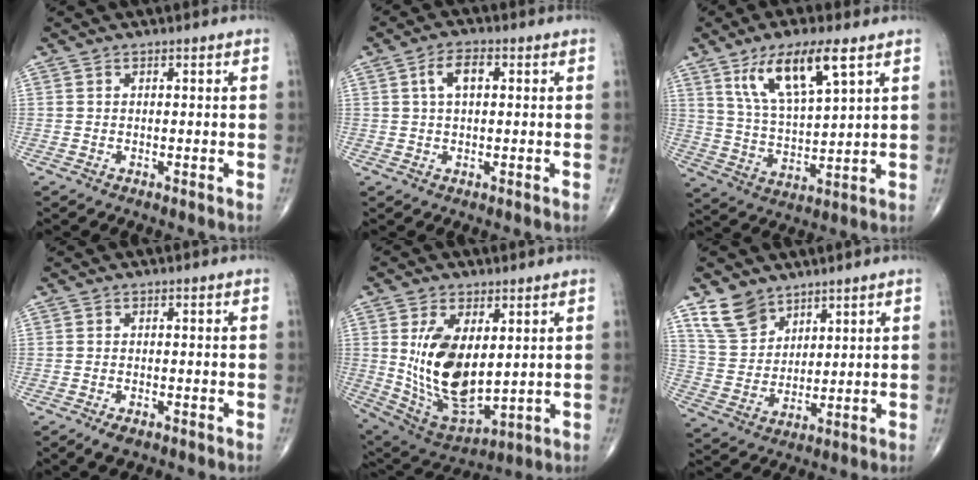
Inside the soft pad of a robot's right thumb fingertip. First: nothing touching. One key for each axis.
{"total": 4.7, "fx": 1.1, "fy": 2.4, "fz": 3.9, "tx": -0.072, "ty": 0.012, "tz": 0.018}
{"total": 13.3, "fx": 6.9, "fy": 3.9, "fz": 10.7, "tx": -0.190, "ty": -0.028, "tz": 0.137}
{"total": 2.6, "fx": -1.6, "fy": 1.2, "fz": 1.7, "tx": -0.031, "ty": 0.000, "tz": -0.023}
{"total": 16.5, "fx": 2.4, "fy": 8.9, "fz": 13.7, "tx": -0.242, "ty": -0.022, "tz": 0.069}
{"total": 8.6, "fx": 6.1, "fy": 5.4, "fz": 2.9, "tx": -0.037, "ty": -0.029, "tz": 0.128}